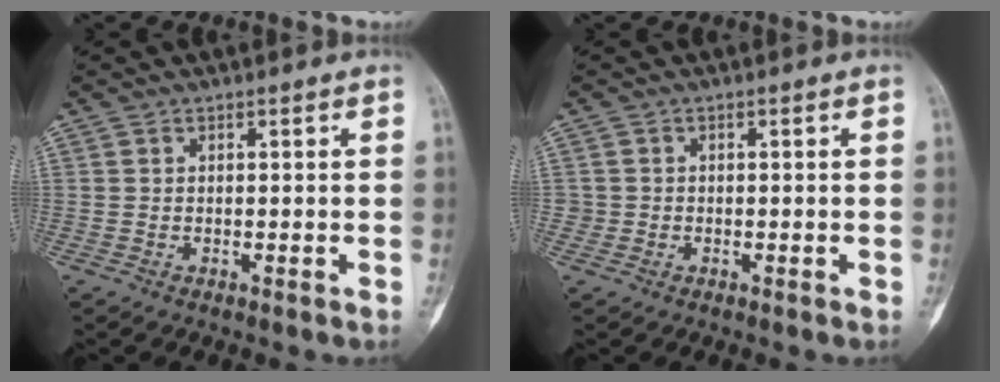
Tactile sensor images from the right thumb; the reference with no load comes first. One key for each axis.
{"total": 1.2, "fx": -0.3, "fy": 1.2, "fz": -0.1, "tx": 0.008, "ty": 0.006, "tz": -0.009}